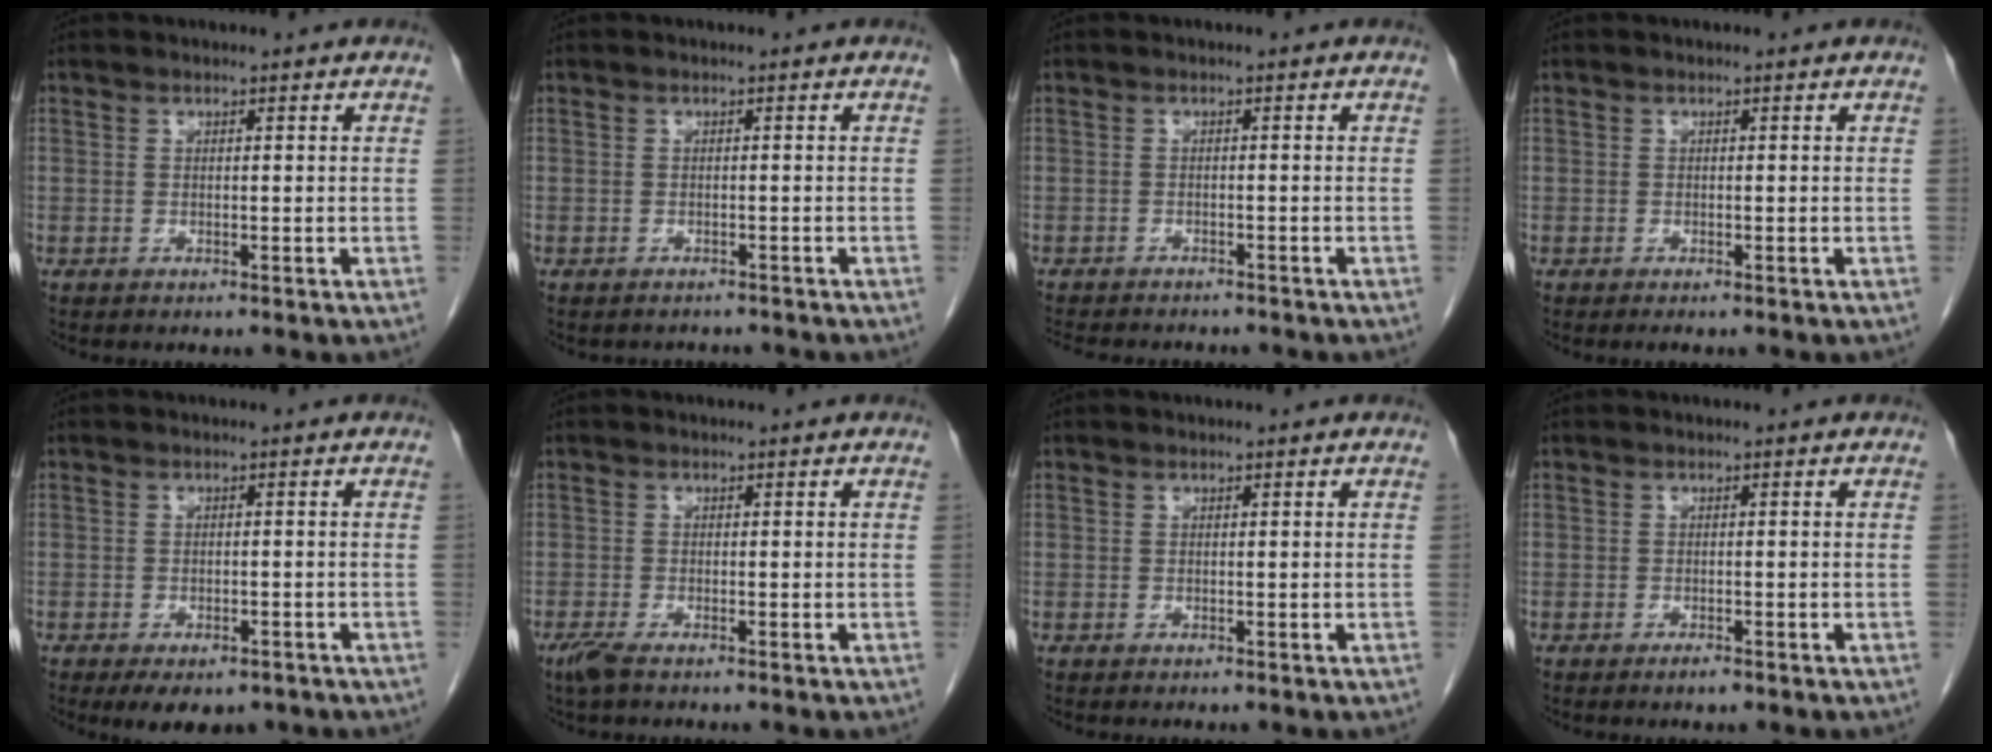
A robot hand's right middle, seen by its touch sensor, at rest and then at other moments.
{"total": 2.2, "force": [-2.1, 0.8, 0.0], "torque": [0.000, -0.001, -0.026]}
{"total": 9.2, "force": [-8.1, 2.5, 3.5], "torque": [-0.056, -0.004, -0.105]}
{"total": 0.7, "force": [-0.6, 0.1, 0.4], "torque": [-0.008, -0.003, -0.007]}
{"total": 6.2, "force": [-4.4, 3.0, 3.2], "torque": [-0.038, -0.003, -0.060]}
{"total": 2.1, "force": [-1.5, 0.4, 1.4], "torque": [-0.039, -0.008, -0.031]}
{"total": 0.0}
{"total": 1.1, "force": [-0.8, 0.2, 0.7], "torque": [-0.014, -0.002, -0.010]}